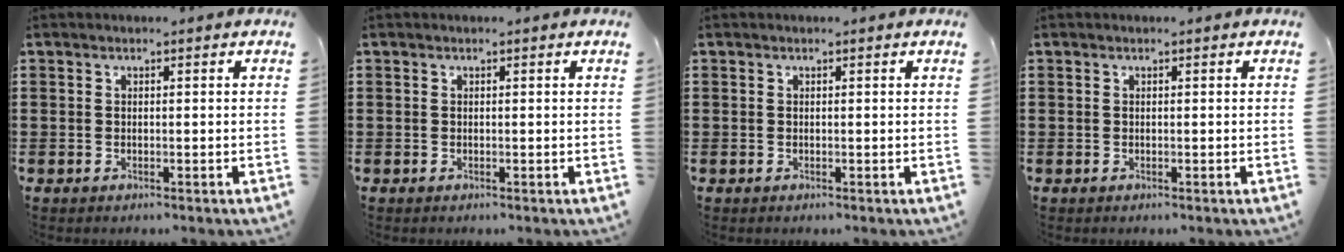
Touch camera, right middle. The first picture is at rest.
{"total": 0.0}
{"total": 0.0}
{"total": 0.0}